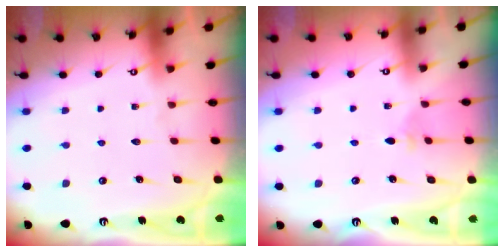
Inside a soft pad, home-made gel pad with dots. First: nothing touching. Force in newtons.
{"total": 2.2, "press": 2.1, "slide": 0.6}